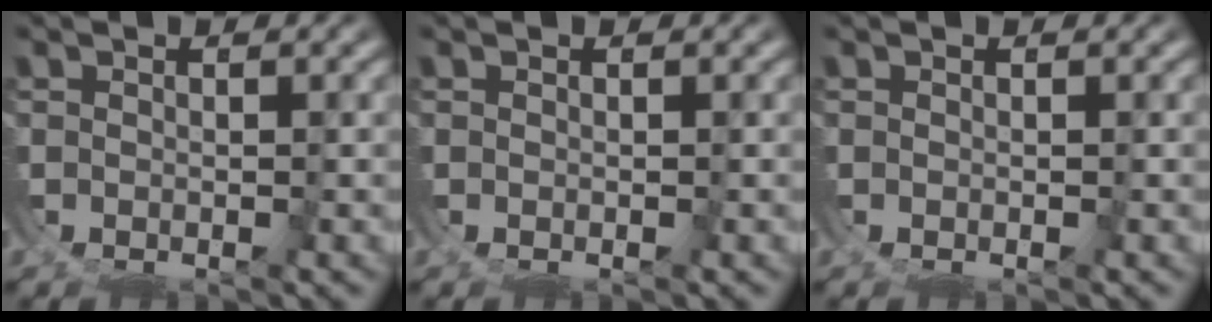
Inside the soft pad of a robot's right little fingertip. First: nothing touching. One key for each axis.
{"total": 0.0}
{"total": 0.0}